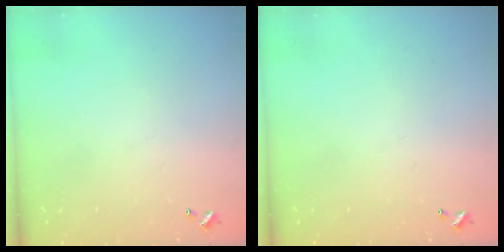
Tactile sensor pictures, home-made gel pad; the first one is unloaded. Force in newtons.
{"total": 0.0}